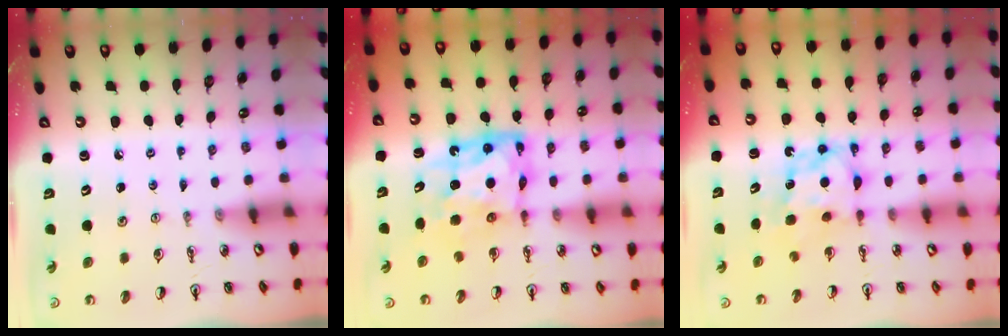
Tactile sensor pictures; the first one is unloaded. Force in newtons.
{"total": 10.6, "press": 10.5, "slide": 1.3}
{"total": 7.2, "press": 7.2, "slide": 0.3}